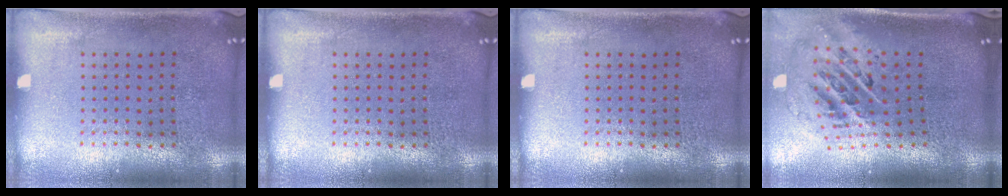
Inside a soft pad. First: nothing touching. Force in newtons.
{"total": 0.0}
{"total": 0.0}
{"total": 2.8, "press": 1.9, "slide": 2.0}